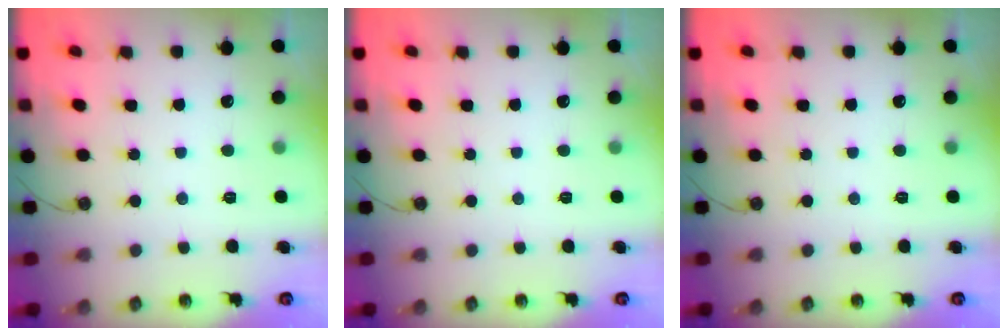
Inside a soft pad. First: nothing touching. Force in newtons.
{"total": 0.0}
{"total": 0.0}